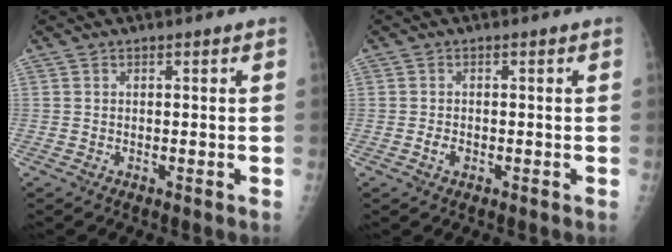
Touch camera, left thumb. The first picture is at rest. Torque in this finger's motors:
{"motor_torque": [-0.35, 0.17, 0.26, 0.14, 0.03]}